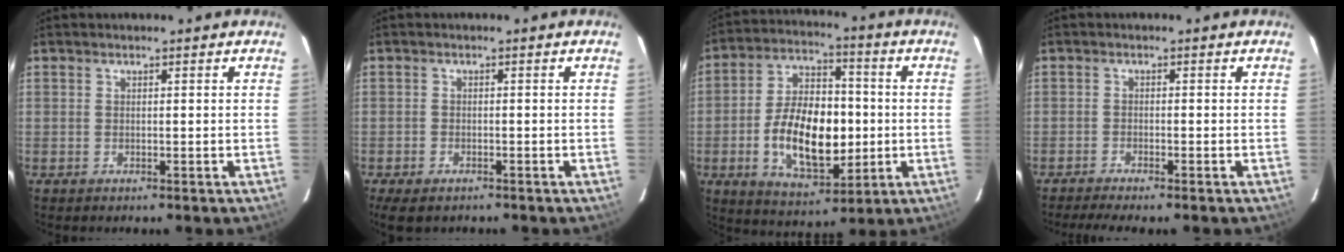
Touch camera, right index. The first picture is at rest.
{"total": 5.0, "force": [-3.7, 2.4, 2.4], "torque": [-0.064, -0.021, -0.061]}
{"total": 17.0, "force": [-2.6, 9.5, 13.9], "torque": [-0.265, 0.010, -0.031]}
{"total": 4.2, "force": [-3.8, -0.2, 1.9], "torque": [-0.048, -0.011, -0.062]}